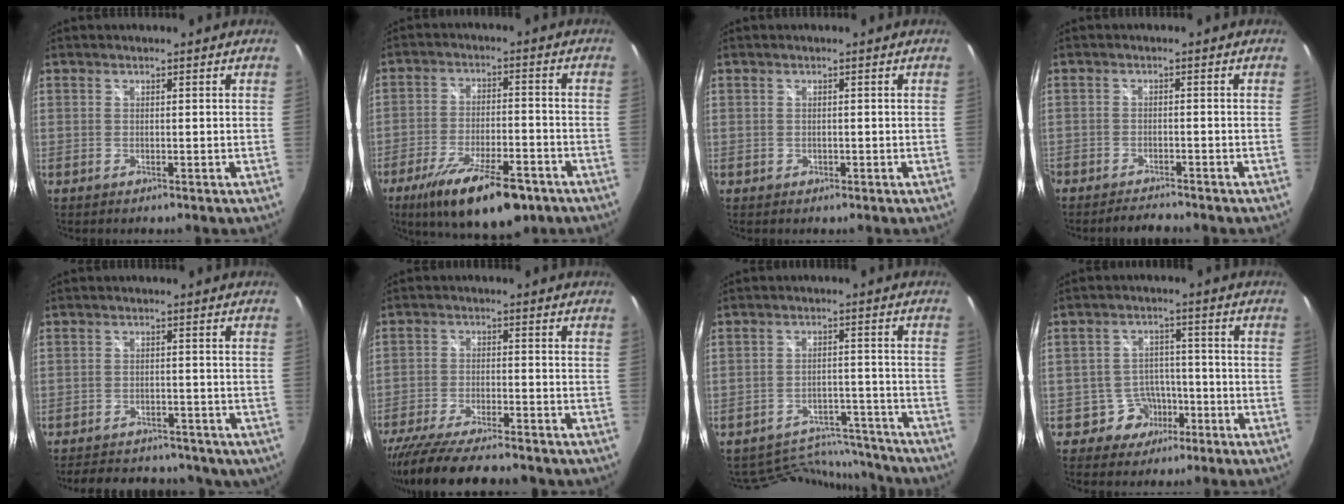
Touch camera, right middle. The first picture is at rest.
{"total": 16.8, "force": [-11.1, 5.5, 11.3], "torque": [-0.210, -0.031, -0.173]}
{"total": 0.7, "force": [-0.3, 0.6, 0.1], "torque": [0.000, -0.001, -0.004]}
{"total": 4.0, "force": [-3.8, 0.7, 1.0], "torque": [-0.033, -0.002, -0.061]}
{"total": 15.0, "force": [-11.6, 7.0, 6.3], "torque": [-0.131, 0.007, -0.144]}
{"total": 16.2, "force": [-13.8, 3.3, 7.9], "torque": [-0.161, -0.040, -0.222]}
{"total": 11.5, "force": [-11.2, 2.4, 0.5], "torque": [-0.019, 0.024, -0.160]}
{"total": 5.8, "force": [-3.4, 4.7, 0.6], "torque": [-0.022, 0.025, -0.048]}